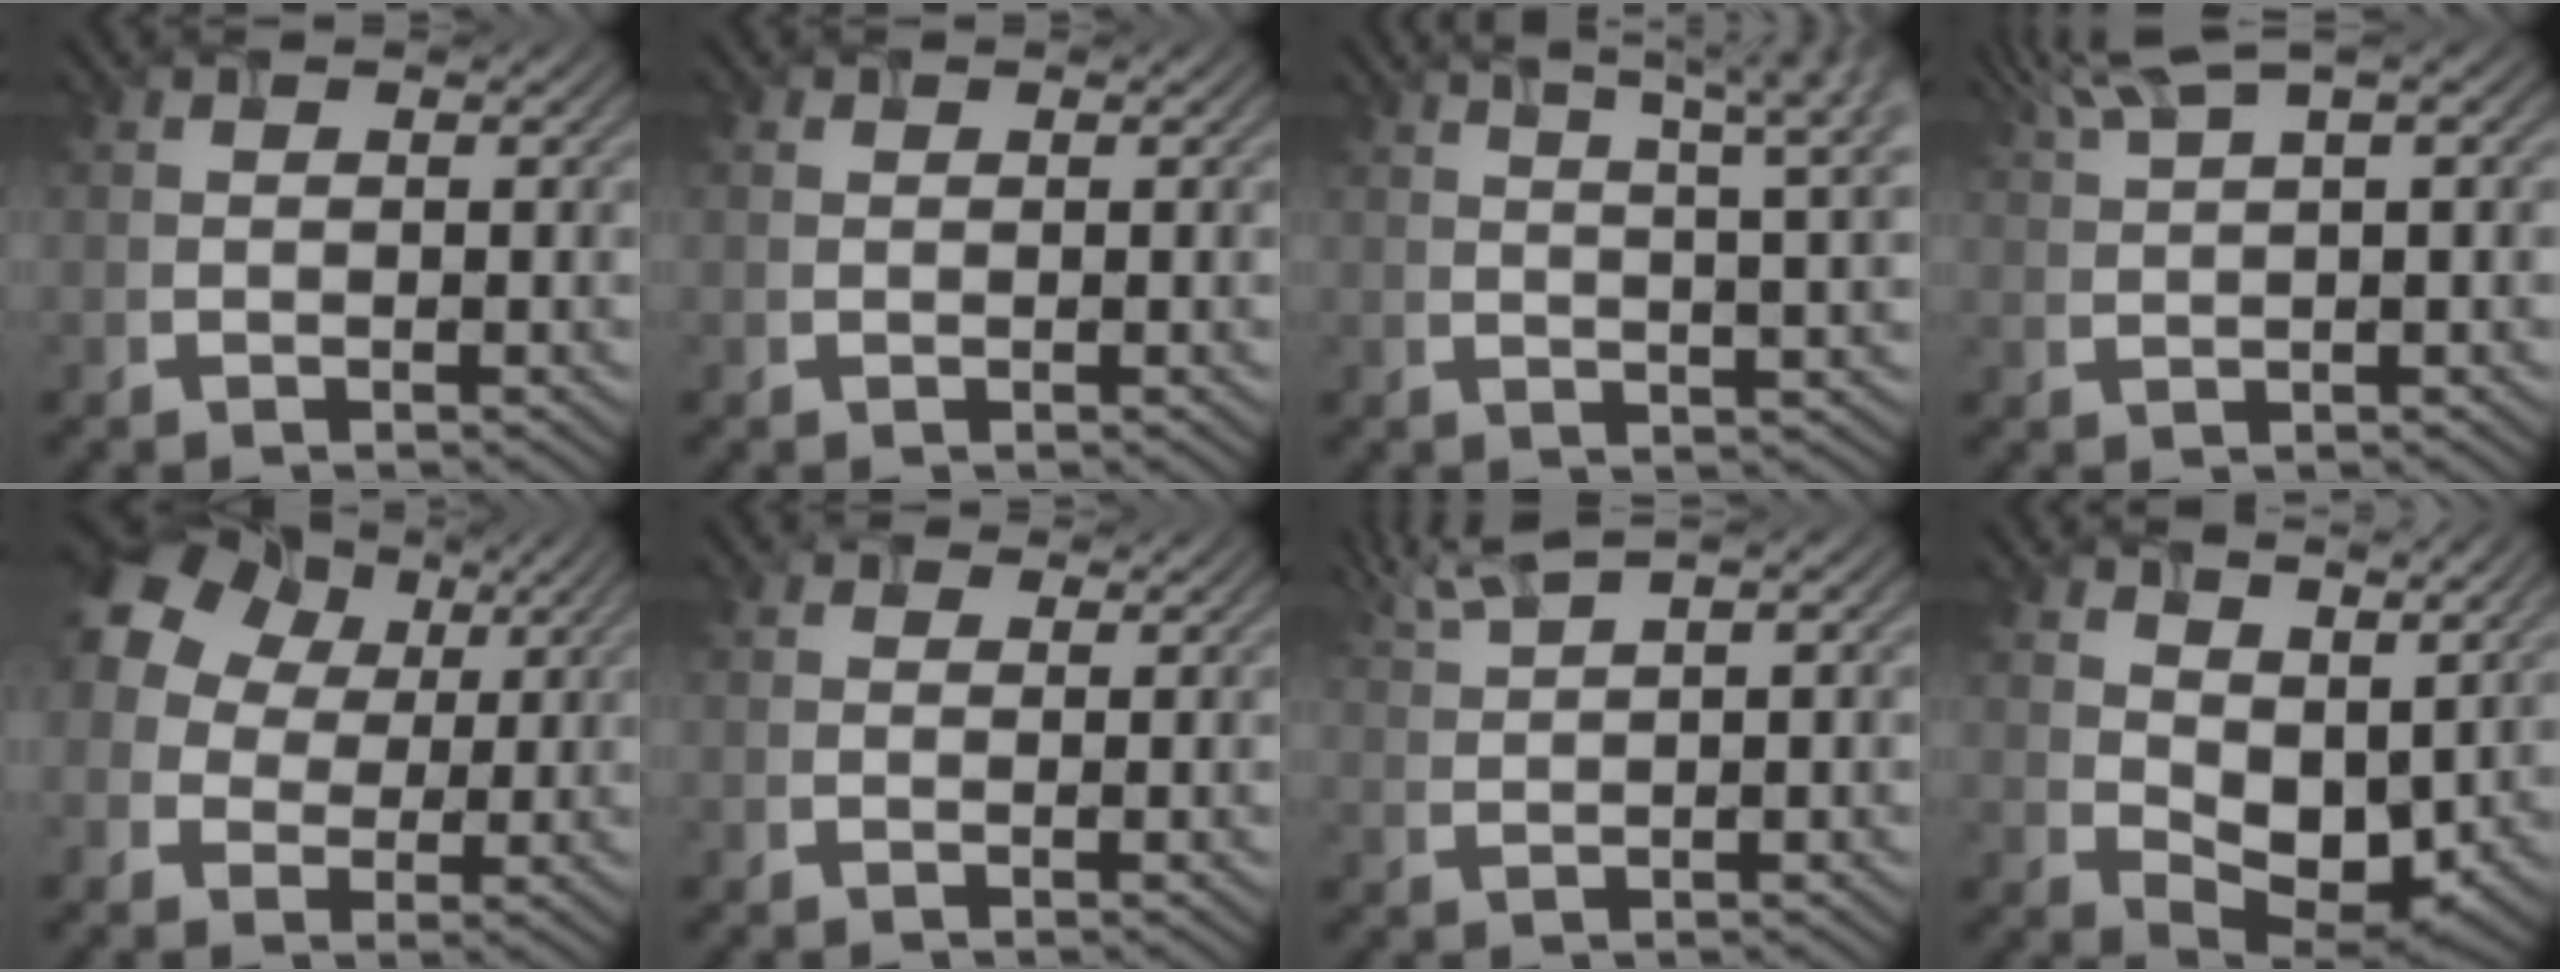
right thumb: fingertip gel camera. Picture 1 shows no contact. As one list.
[{"total": 0.0}, {"total": 10.3, "force": [5.4, 2.8, 8.3], "torque": [-0.097, 0.028, 0.051]}, {"total": 5.9, "force": [3.4, 0.7, 4.7], "torque": [-0.083, 0.030, 0.065]}, {"total": 15.2, "force": [6.0, 11.4, 8.1], "torque": [-0.225, 0.053, 0.119]}, {"total": 1.4, "force": [0.9, 0.9, 0.5], "torque": [-0.008, 0.004, 0.010]}, {"total": 4.6, "force": [3.0, 0.3, 3.4], "torque": [-0.062, 0.025, 0.063]}, {"total": 7.5, "force": [4.4, 4.4, 4.2], "torque": [-0.080, -0.002, 0.084]}]